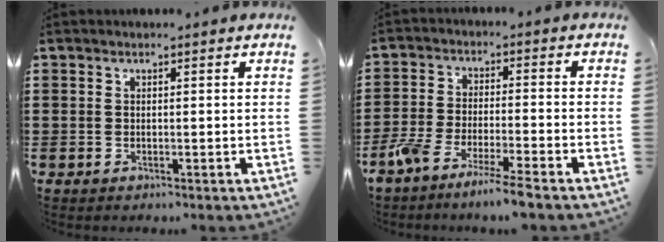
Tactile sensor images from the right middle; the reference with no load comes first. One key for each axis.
{"total": 5.9, "fx": -5.3, "fy": -0.4, "fz": 2.7, "tx": -0.063, "ty": -0.018, "tz": -0.103}